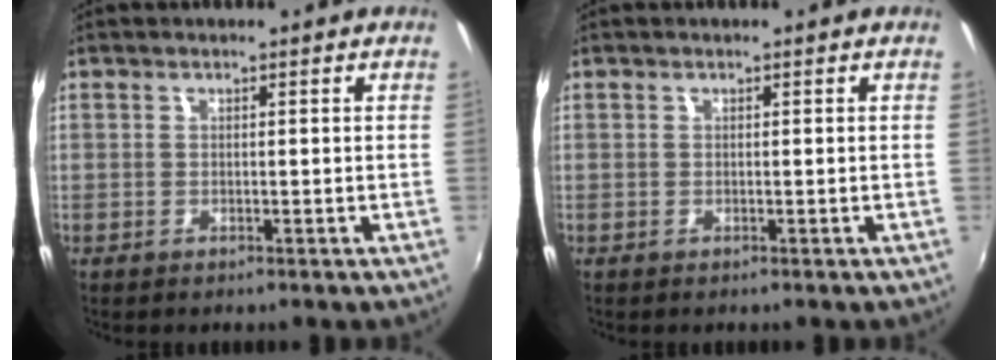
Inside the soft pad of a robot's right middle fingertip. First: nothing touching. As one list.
[{"total": 0.0}]